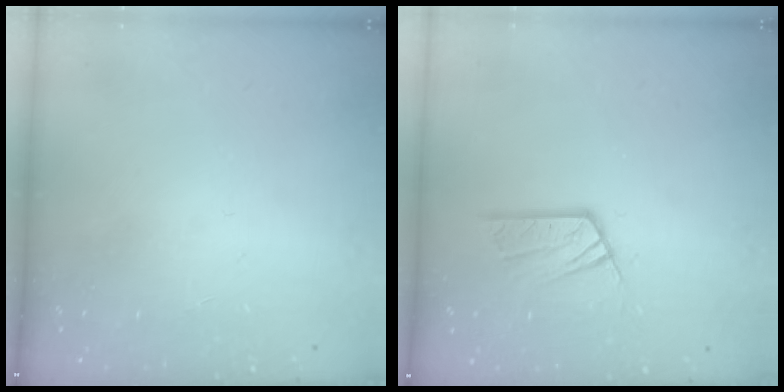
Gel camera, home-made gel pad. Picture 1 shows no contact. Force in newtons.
{"total": 8.2, "press": 8.2, "slide": 0.6}